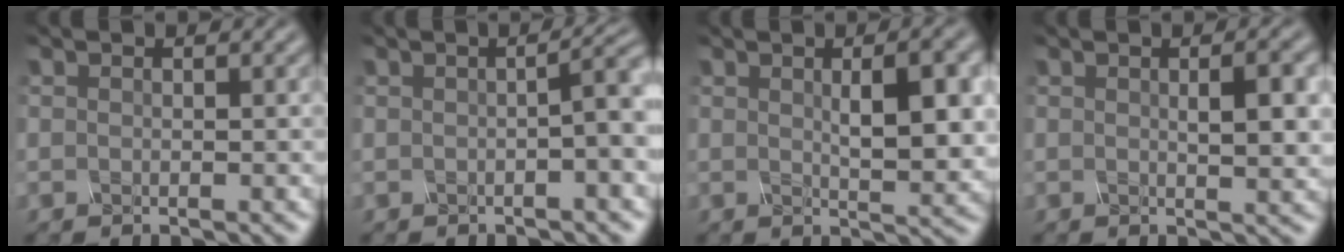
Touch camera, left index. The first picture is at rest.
{"total": 4.0, "force": [-0.1, 1.0, 3.8], "torque": [-0.039, 0.015, -0.006]}
{"total": 6.5, "force": [1.1, 1.9, 6.1], "torque": [-0.076, 0.002, 0.021]}
{"total": 3.7, "force": [0.6, 1.0, 3.6], "torque": [-0.046, 0.004, 0.009]}